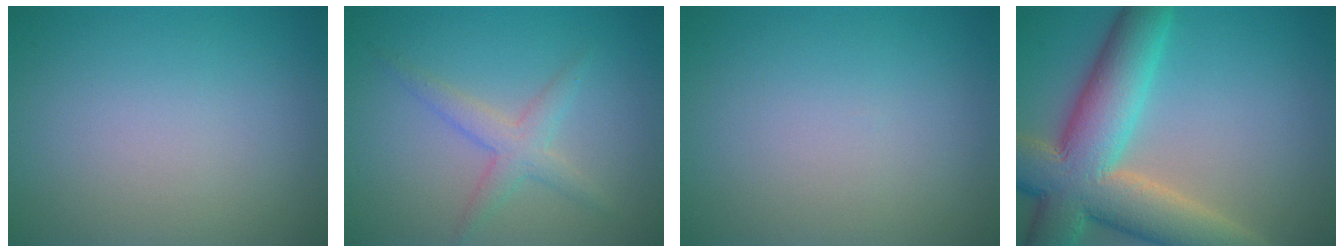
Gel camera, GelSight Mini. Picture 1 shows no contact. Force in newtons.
{"total": 2.5, "press": 2.5, "slide": 0.2}
{"total": 0.0}
{"total": 11.6, "press": 11.5, "slide": 1.3}